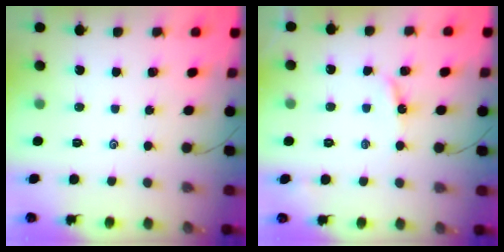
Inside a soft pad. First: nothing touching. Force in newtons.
{"total": 4.4, "press": 4.4, "slide": 0.2}